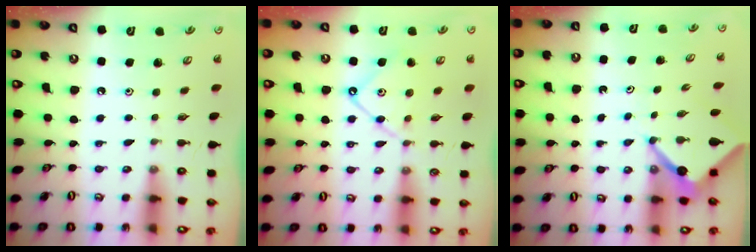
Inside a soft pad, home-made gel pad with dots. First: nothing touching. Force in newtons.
{"total": 10.3, "press": 10.3, "slide": 1.0}
{"total": 5.1, "press": 5.1, "slide": 0.4}